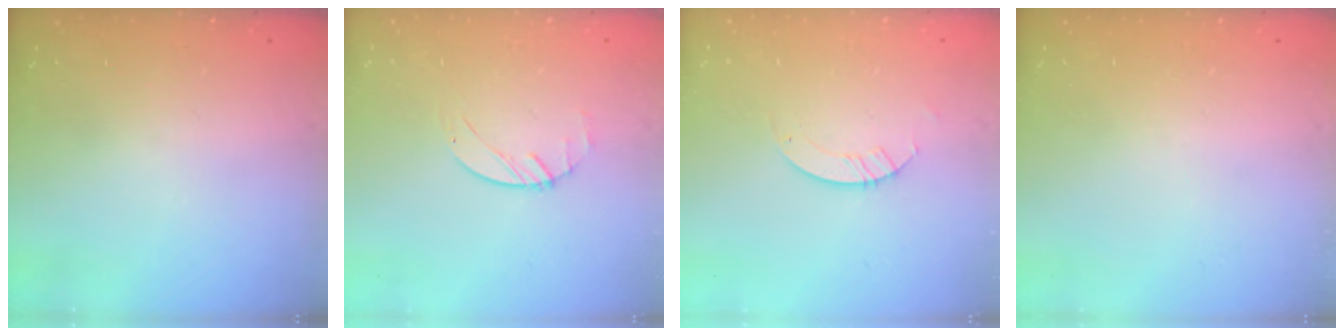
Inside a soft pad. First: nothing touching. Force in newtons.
{"total": 1.2, "press": 1.2, "slide": 0.2}
{"total": 3.2, "press": 3.2, "slide": 0.3}
{"total": 0.0}